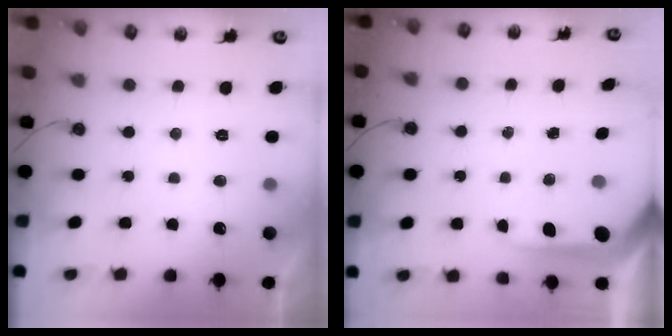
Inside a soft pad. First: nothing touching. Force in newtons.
{"total": 7.1, "press": 7.0, "slide": 0.8}